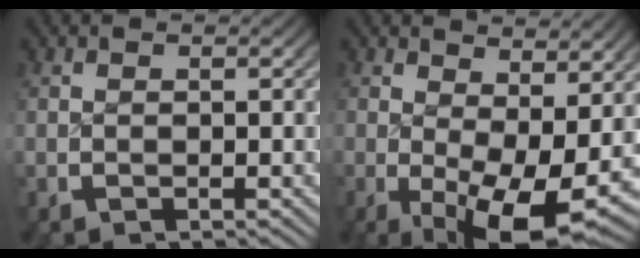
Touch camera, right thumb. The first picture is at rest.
{"total": 8.3, "force": [-1.6, 4.3, 6.9], "torque": [-0.106, -0.048, -0.006]}